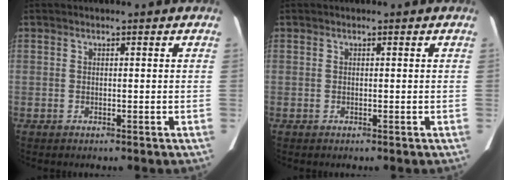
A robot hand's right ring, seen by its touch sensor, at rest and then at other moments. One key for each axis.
{"total": 0.0}